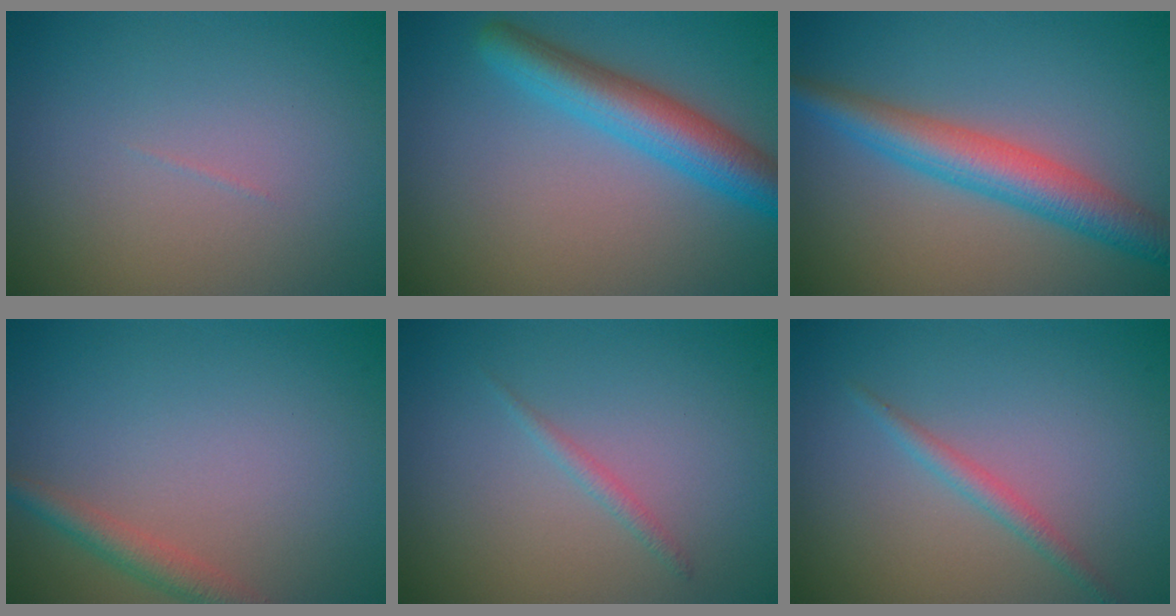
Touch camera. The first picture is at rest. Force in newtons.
{"total": 5.5, "press": 5.5, "slide": 0.2}
{"total": 5.4, "press": 5.4, "slide": 0.0}
{"total": 2.3, "press": 2.3, "slide": 0.1}
{"total": 0.9, "press": 0.9, "slide": 0.1}
{"total": 1.5, "press": 1.5, "slide": 0.0}